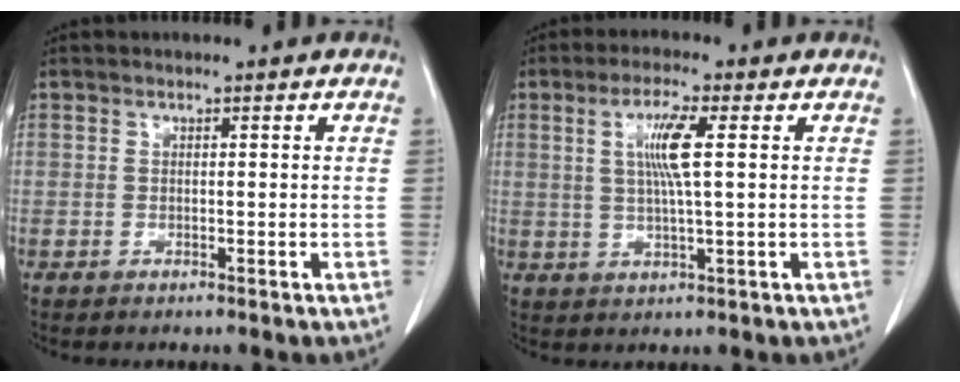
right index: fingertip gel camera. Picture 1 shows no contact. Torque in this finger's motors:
{"motor_torque": [0.66, 0.06, 0.22, 0.11]}